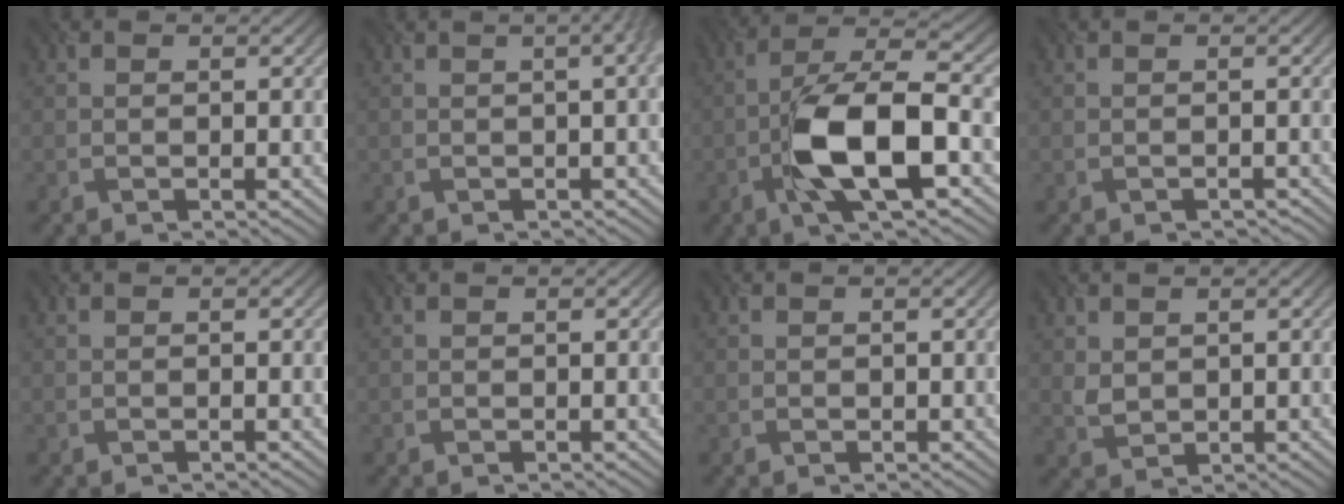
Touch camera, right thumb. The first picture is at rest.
{"total": 4.9, "force": [1.1, 2.2, 4.2], "torque": [-0.029, 0.032, -0.010]}
{"total": 11.1, "force": [-3.8, 4.1, 9.6], "torque": [-0.191, 0.002, -0.072]}
{"total": 0.6, "force": [-0.5, 0.1, -0.3], "torque": [0.004, -0.001, -0.011]}
{"total": 0.0}
{"total": 0.0}
{"total": 0.5, "force": [-0.1, 0.5, 0.1], "torque": [0.002, 0.002, 0.005]}
{"total": 2.0, "force": [0.8, 1.7, 0.7], "torque": [-0.031, 0.004, 0.023]}